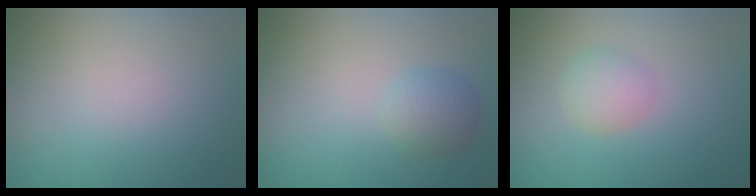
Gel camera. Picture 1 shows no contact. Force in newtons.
{"total": 2.0, "press": 2.0, "slide": 0.1}
{"total": 1.7, "press": 1.7, "slide": 0.1}